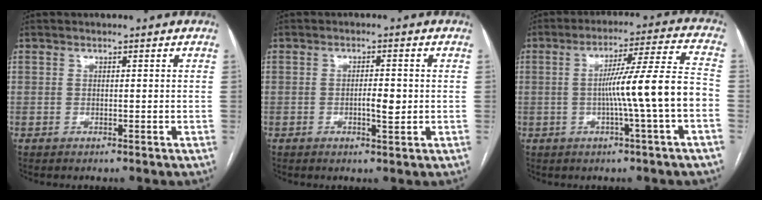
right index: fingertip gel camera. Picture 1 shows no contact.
{"total": 3.0, "force": [-0.4, 0.8, 2.9], "torque": [-0.050, 0.000, -0.004]}
{"total": 11.8, "force": [-2.3, -1.3, 11.5], "torque": [-0.185, 0.013, -0.037]}